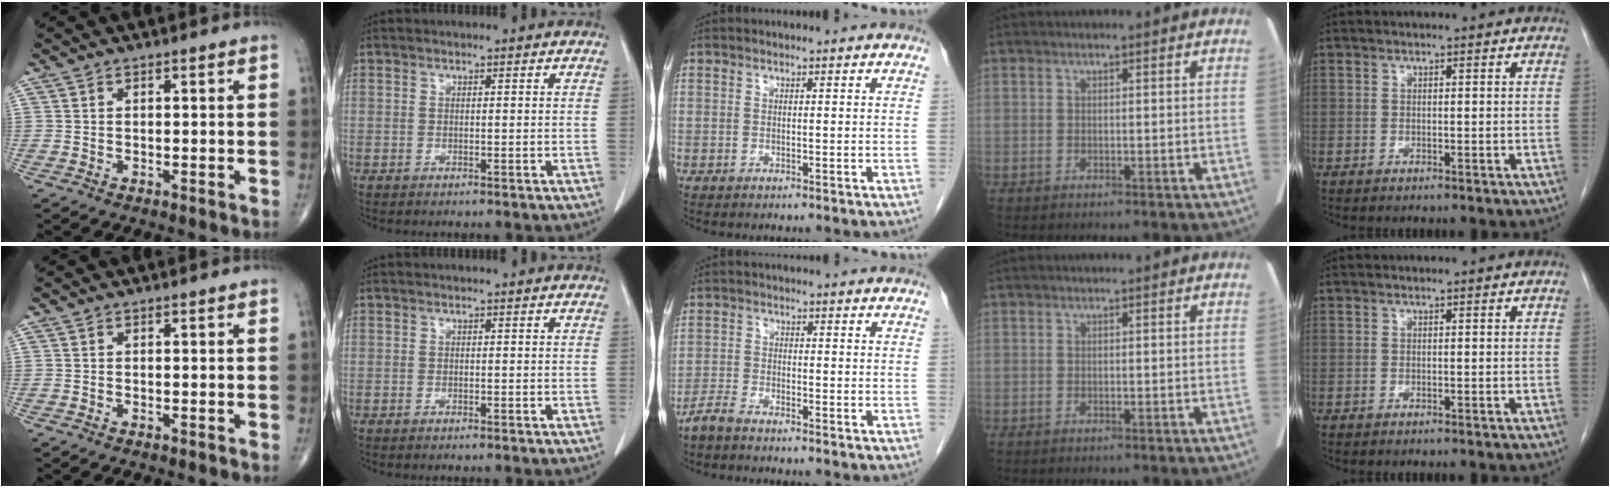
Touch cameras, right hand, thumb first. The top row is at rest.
{"middle": {"total": 2.7, "force": [-2.5, 0.3, 1.0], "torque": [-0.025, -0.004, -0.050]}}